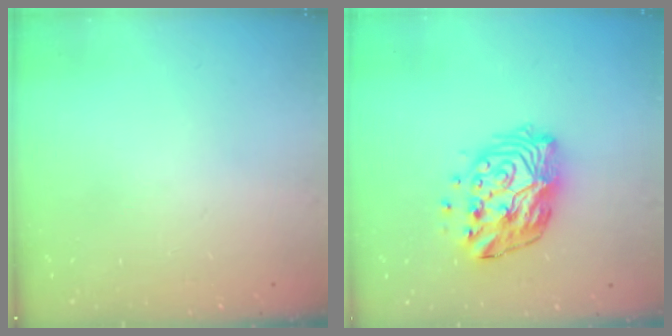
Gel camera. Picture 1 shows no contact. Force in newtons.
{"total": 14.2, "press": 14.2, "slide": 1.3}